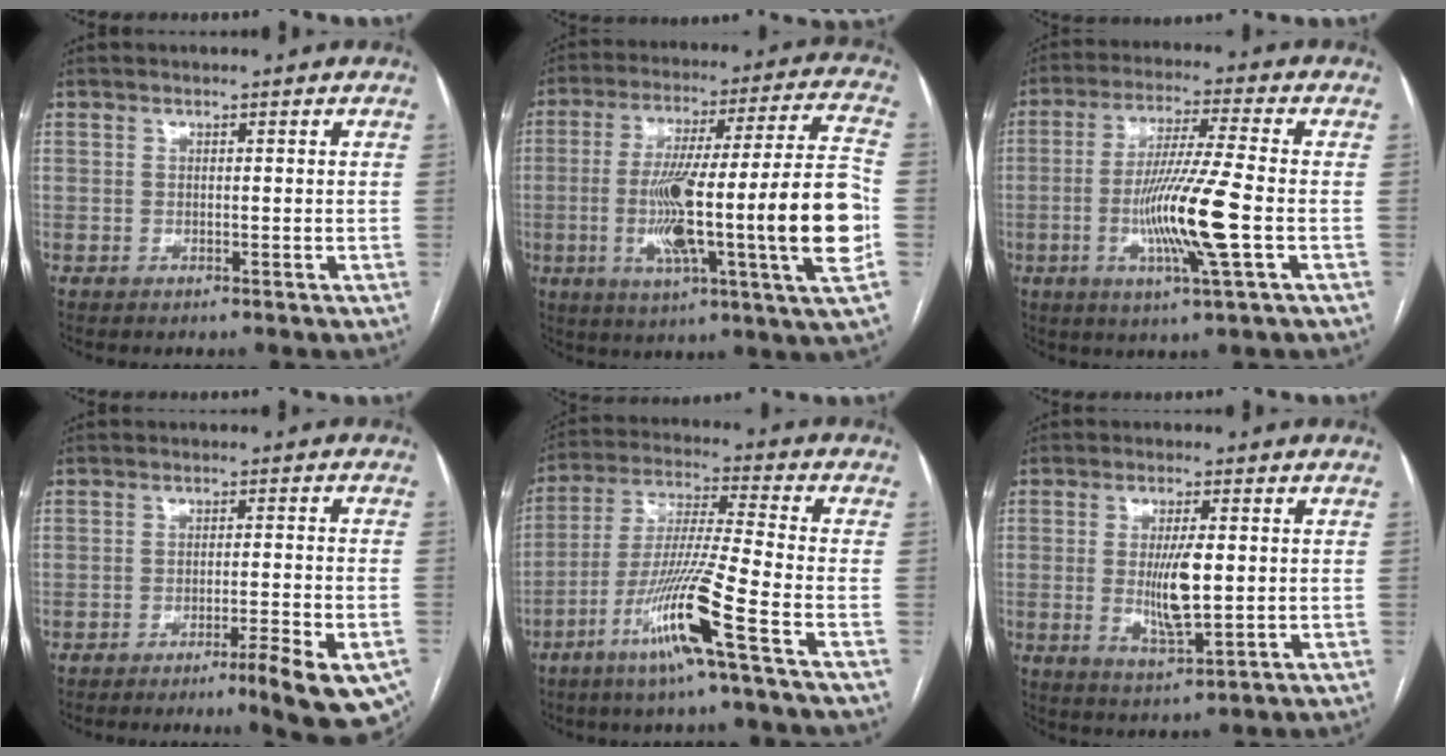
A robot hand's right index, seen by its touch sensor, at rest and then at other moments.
{"total": 25.5, "force": [-4.5, 0.4, 25.1], "torque": [-0.366, -0.001, -0.082]}
{"total": 12.4, "force": [-2.8, -0.7, 12.0], "torque": [-0.234, -0.014, -0.057]}
{"total": 10.3, "force": [-6.5, 0.6, 7.9], "torque": [-0.075, -0.007, -0.092]}
{"total": 13.3, "force": [-6.9, -1.6, 11.3], "torque": [-0.226, -0.020, -0.134]}
{"total": 7.3, "force": [0.0, 1.5, 7.1], "torque": [-0.136, -0.013, 0.002]}